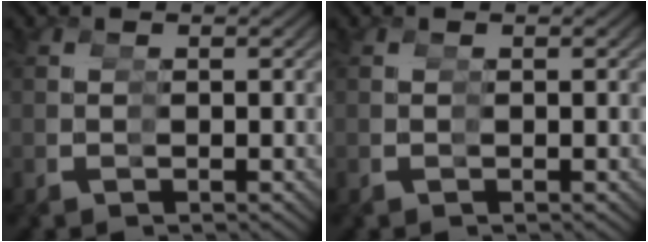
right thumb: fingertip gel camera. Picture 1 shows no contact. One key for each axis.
{"total": 0.0}